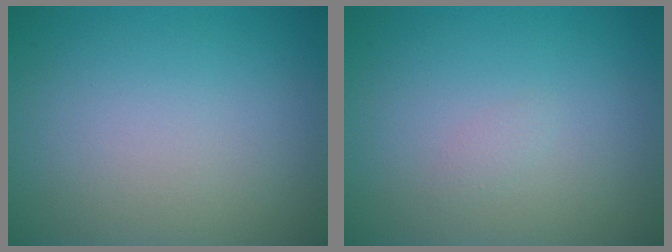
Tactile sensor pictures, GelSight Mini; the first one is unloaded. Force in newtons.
{"total": 0.6, "press": 0.6, "slide": 0.0}